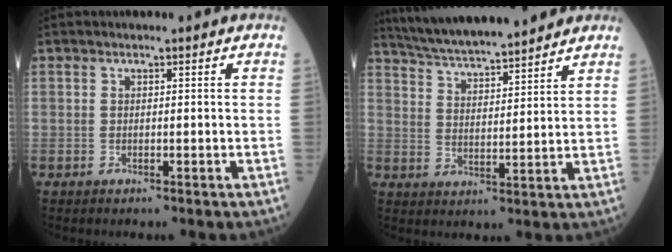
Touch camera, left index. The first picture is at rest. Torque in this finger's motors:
{"motor_torque": [0.11, -0.56, 0.27, 0.08]}